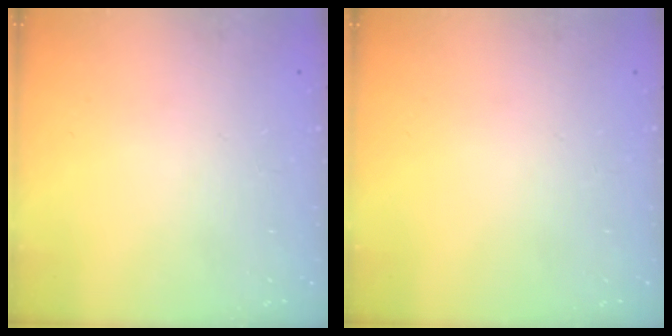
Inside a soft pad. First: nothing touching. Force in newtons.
{"total": 0.0}